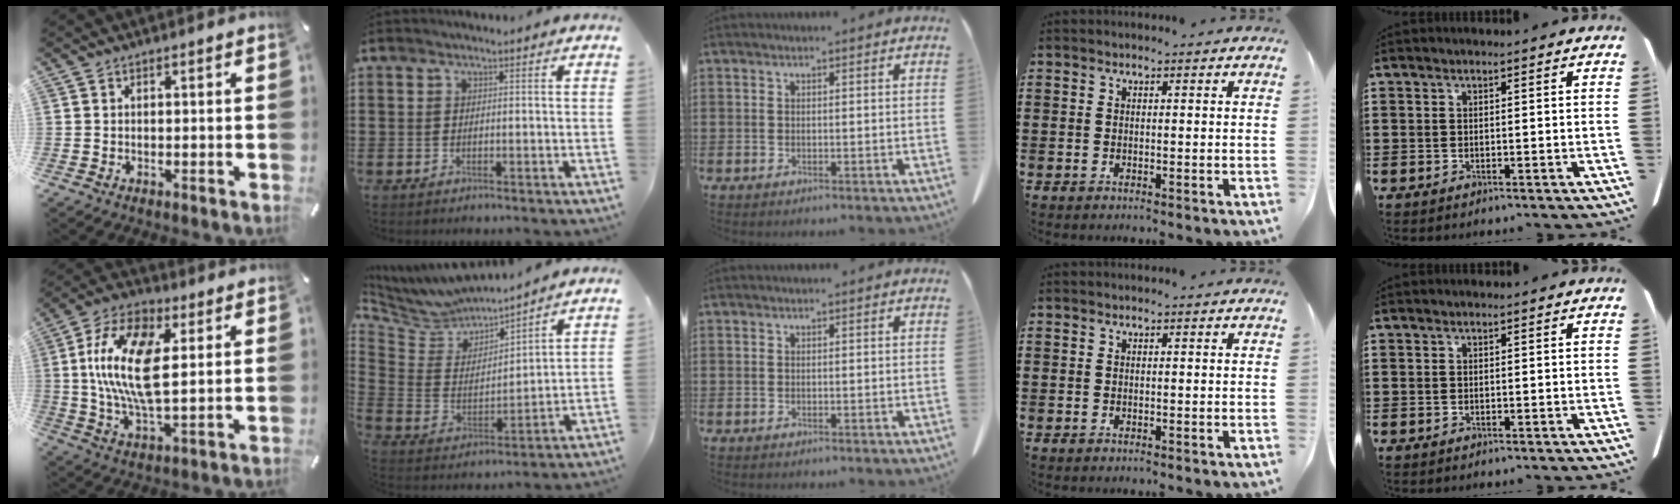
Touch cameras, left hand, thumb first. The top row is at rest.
{"thumb": {"total": 16.9, "force": [3.7, 8.2, 14.3], "torque": [-0.317, -0.003, 0.064]}, "index": {"total": 6.7, "force": [6.5, 1.5, 0.5], "torque": [-0.055, -0.052, 0.112]}}